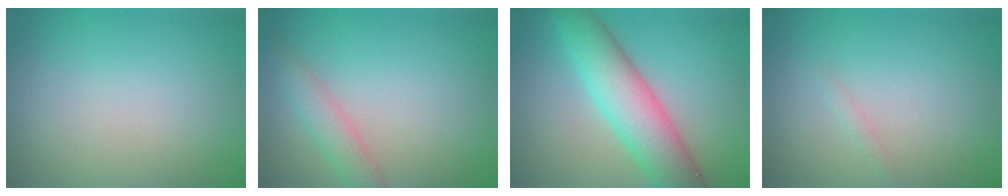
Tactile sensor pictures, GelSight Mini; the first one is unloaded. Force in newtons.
{"total": 2.5, "press": 2.5, "slide": 0.1}
{"total": 7.9, "press": 7.9, "slide": 0.3}
{"total": 0.7, "press": 0.7, "slide": 0.0}